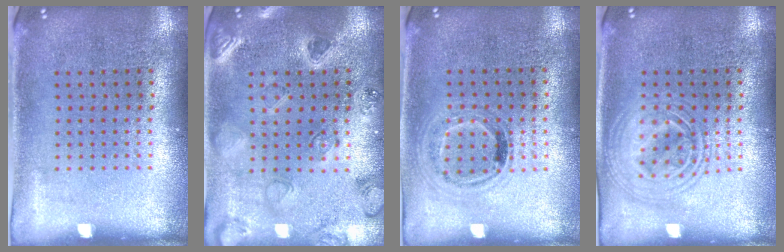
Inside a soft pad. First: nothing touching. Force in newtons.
{"total": 0.7, "press": 0.7, "slide": 0.3}
{"total": 0.9, "press": 0.9, "slide": 0.3}
{"total": 1.9, "press": 1.9, "slide": 0.3}